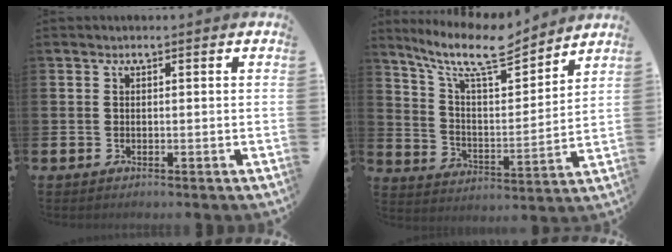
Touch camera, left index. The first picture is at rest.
{"total": 10.7, "force": [9.1, 2.2, 5.1], "torque": [-0.115, -0.057, 0.155]}